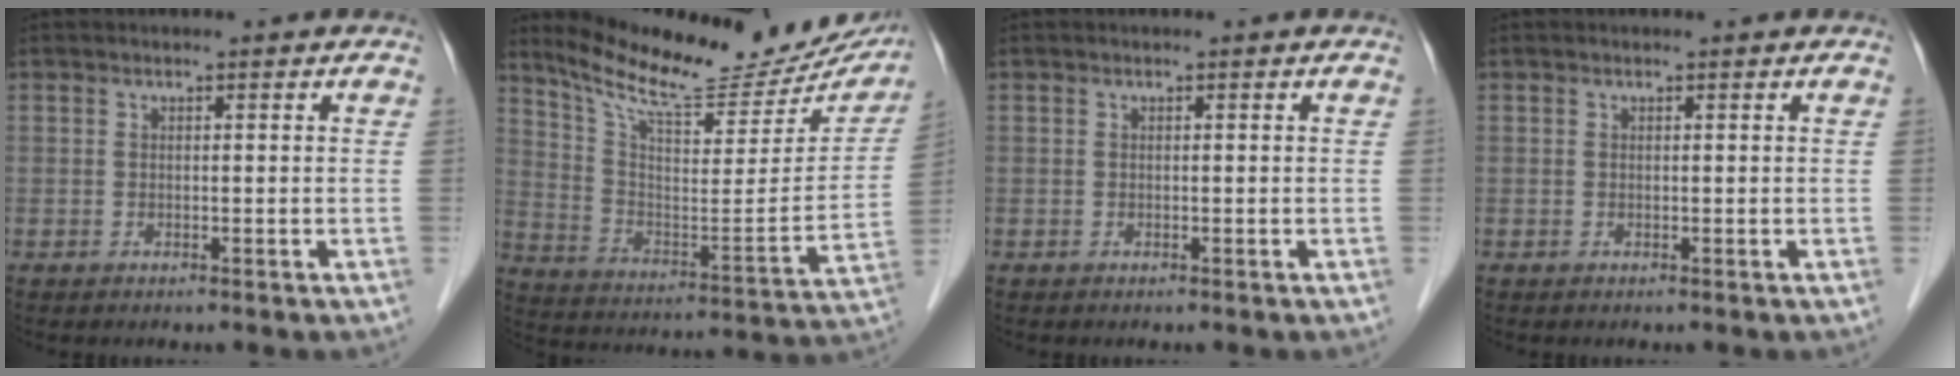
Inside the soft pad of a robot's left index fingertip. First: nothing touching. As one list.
[{"total": 23.7, "force": [21.1, 5.0, 9.7], "torque": [-0.154, -0.051, 0.298]}, {"total": 0.0}, {"total": 0.0}]